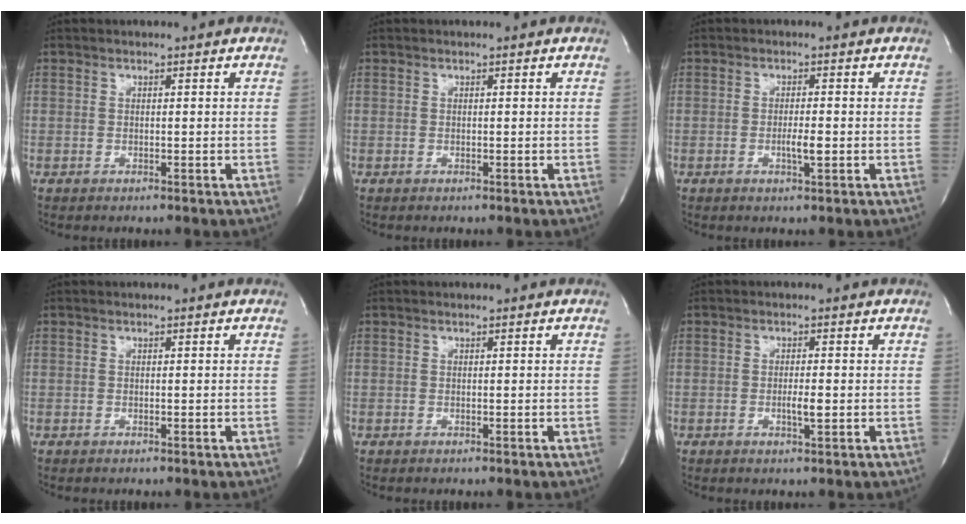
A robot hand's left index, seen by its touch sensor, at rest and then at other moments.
{"total": 0.0}
{"total": 2.6, "force": [-1.3, 0.2, 2.2], "torque": [-0.041, -0.008, -0.021]}
{"total": 0.0}
{"total": 0.0}
{"total": 2.2, "force": [-1.1, 0.2, 1.9], "torque": [-0.036, -0.007, -0.018]}